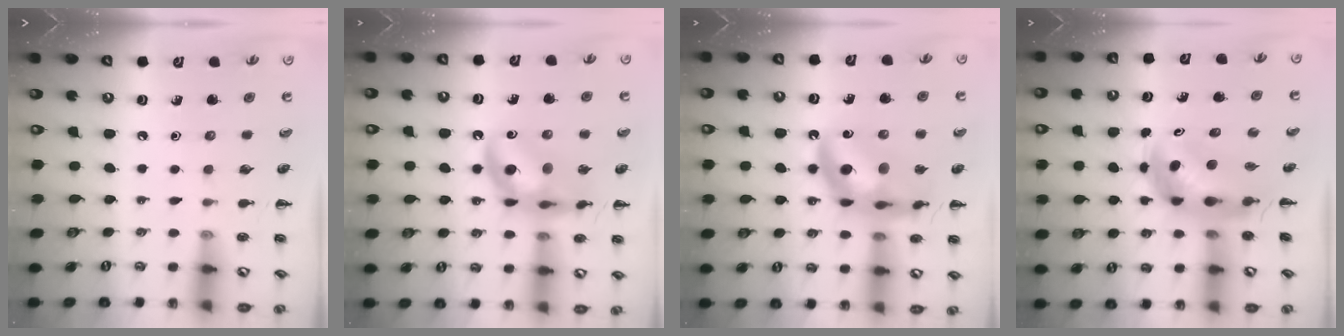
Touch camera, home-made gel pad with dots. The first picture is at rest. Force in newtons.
{"total": 15.6, "press": 15.1, "slide": 3.8}
{"total": 17.3, "press": 16.8, "slide": 4.0}
{"total": 6.2, "press": 5.8, "slide": 2.3}